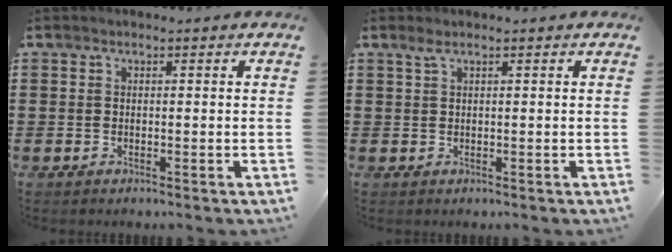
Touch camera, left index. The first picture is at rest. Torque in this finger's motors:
{"motor_torque": [0.33, -0.14, 0.00, 0.01]}